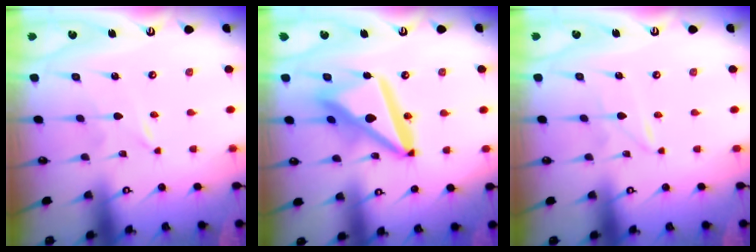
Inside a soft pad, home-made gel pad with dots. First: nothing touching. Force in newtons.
{"total": 17.3, "press": 17.2, "slide": 2.0}
{"total": 1.2, "press": 1.2, "slide": 0.1}